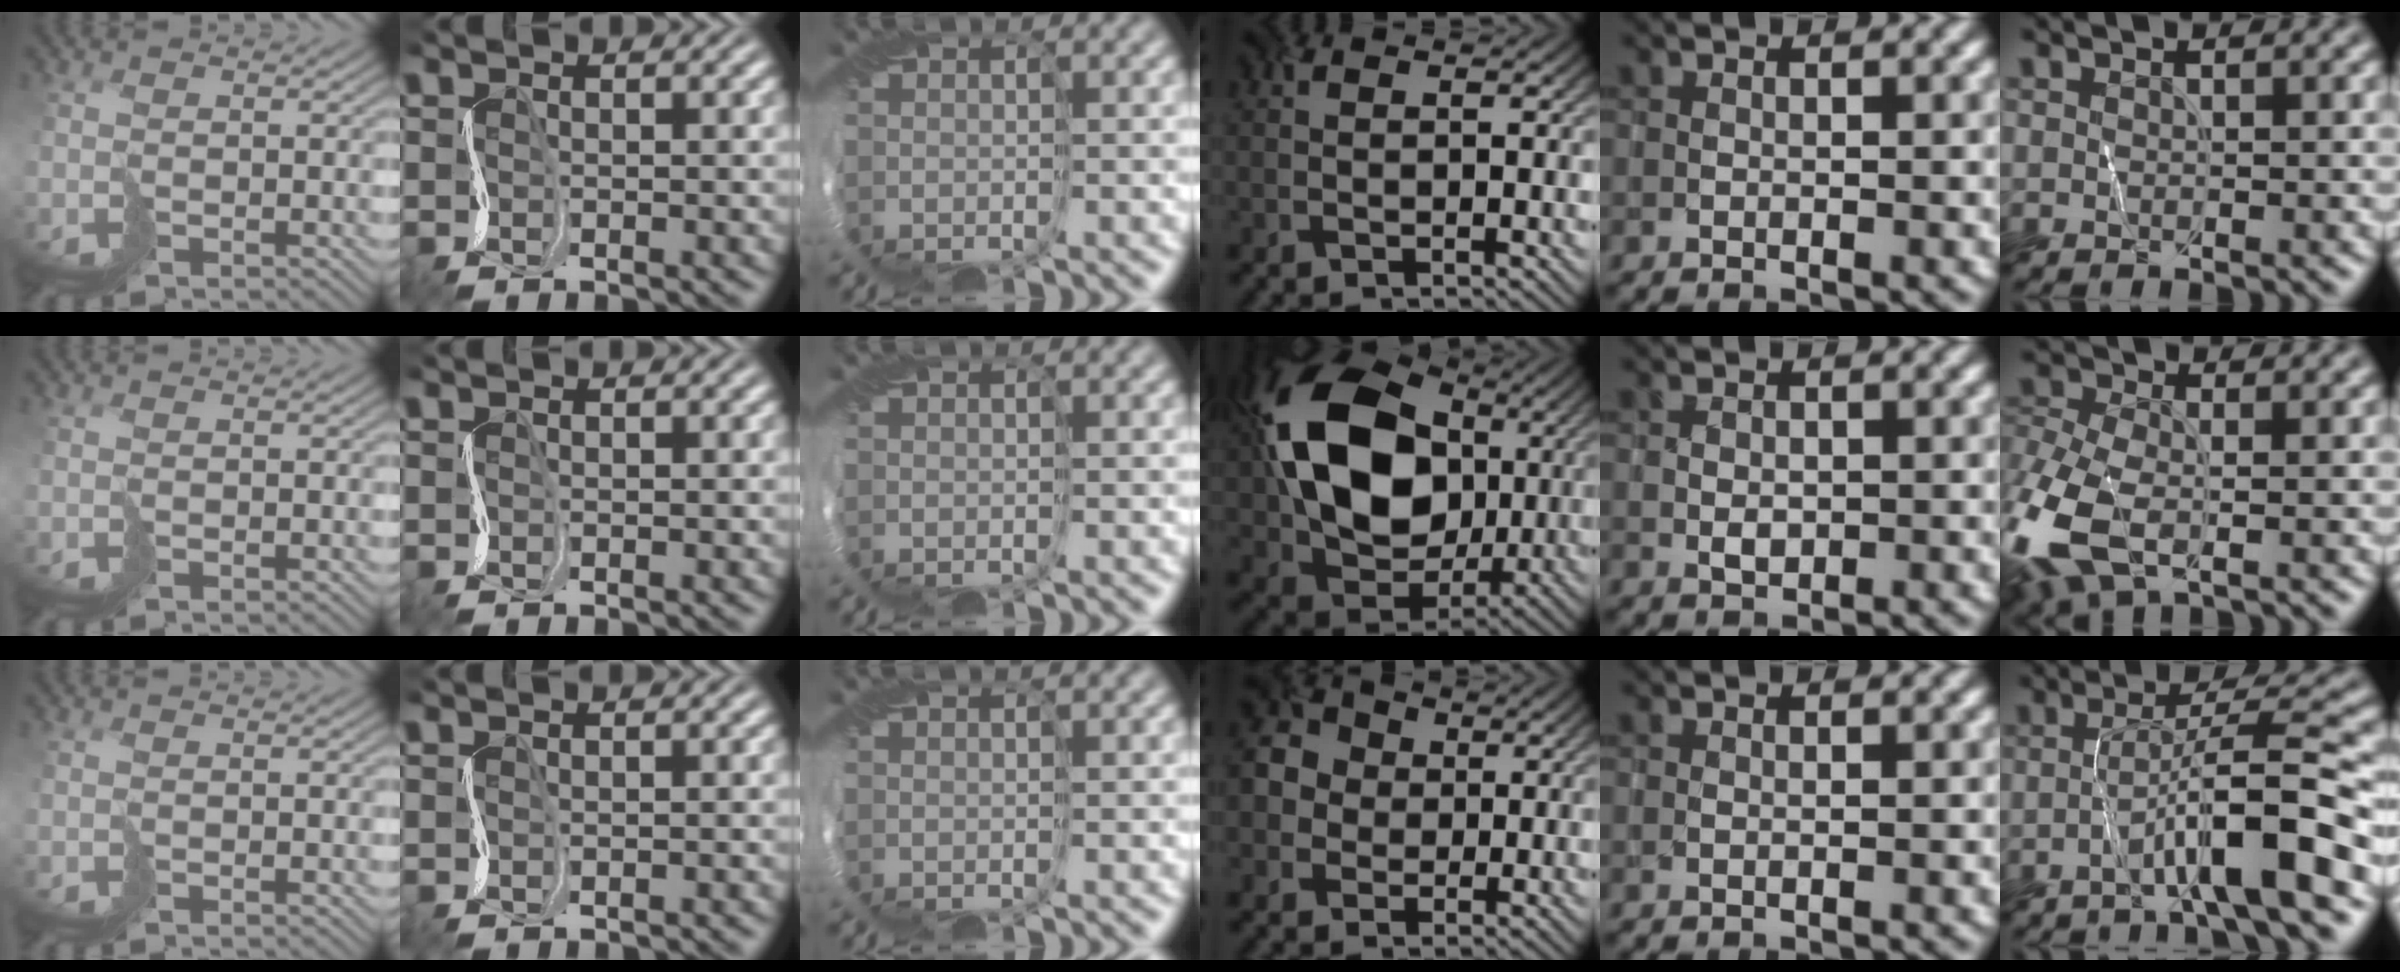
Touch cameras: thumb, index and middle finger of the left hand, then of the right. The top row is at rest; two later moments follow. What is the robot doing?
{"motion": "cut", "object": "receipt paper"}